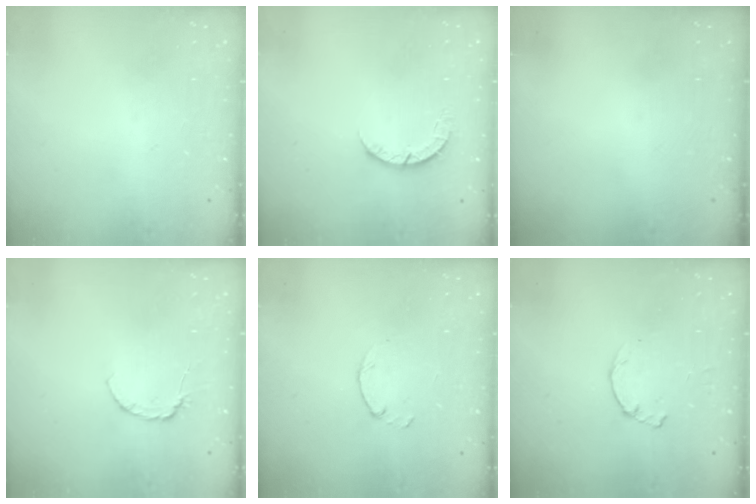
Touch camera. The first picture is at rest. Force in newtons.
{"total": 3.4, "press": 3.4, "slide": 0.4}
{"total": 0.0}
{"total": 4.0, "press": 4.0, "slide": 0.5}
{"total": 1.5, "press": 1.4, "slide": 0.3}
{"total": 1.2, "press": 1.2, "slide": 0.3}